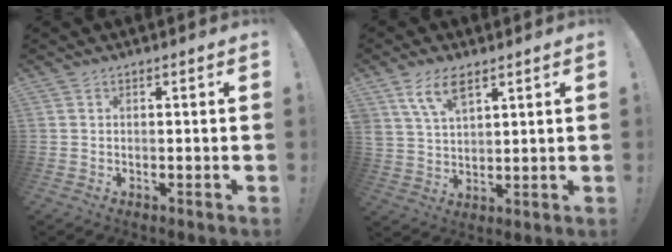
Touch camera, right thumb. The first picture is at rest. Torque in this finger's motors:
{"motor_torque": [1.61, 2.49, 1.22, 0.56, 0.12]}